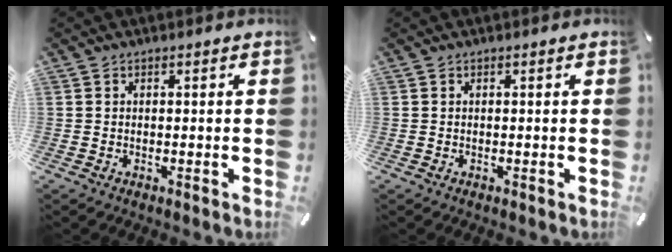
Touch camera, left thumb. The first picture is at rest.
{"total": 0.0}